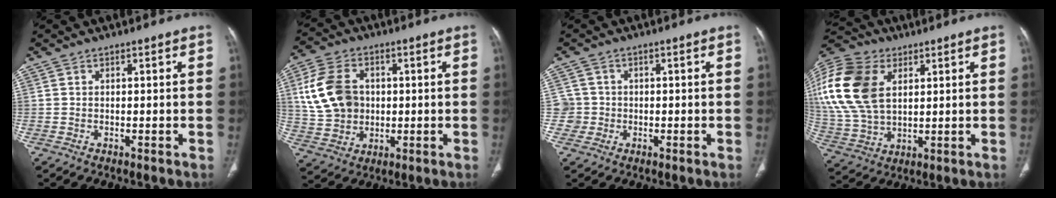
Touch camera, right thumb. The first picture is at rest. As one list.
[{"total": 13.6, "force": [2.0, 10.5, 8.3], "torque": [-0.149, 0.005, 0.044]}, {"total": 3.4, "force": [-0.4, 3.3, -0.4], "torque": [0.030, 0.011, -0.012]}, {"total": 25.2, "force": [7.5, 16.8, 17.1], "torque": [-0.407, 0.015, 0.149]}]